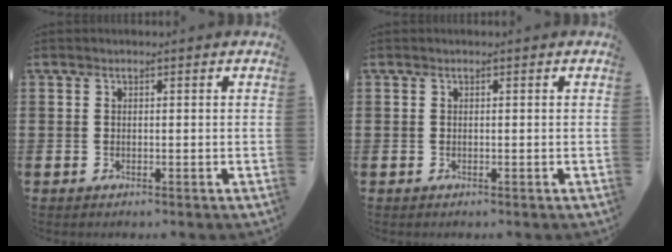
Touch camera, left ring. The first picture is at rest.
{"total": 0.0}